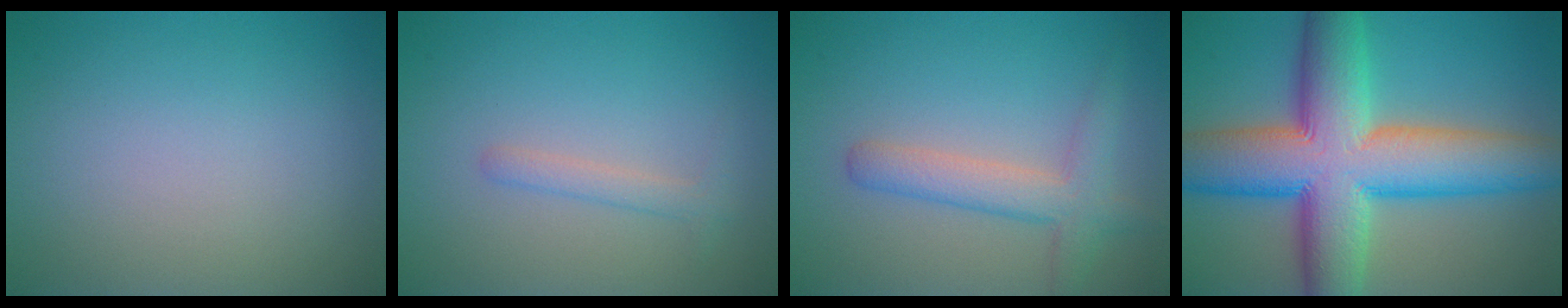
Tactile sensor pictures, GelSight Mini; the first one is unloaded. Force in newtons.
{"total": 1.4, "press": 1.4, "slide": 0.0}
{"total": 3.4, "press": 3.4, "slide": 0.1}
{"total": 14.2, "press": 14.2, "slide": 0.2}